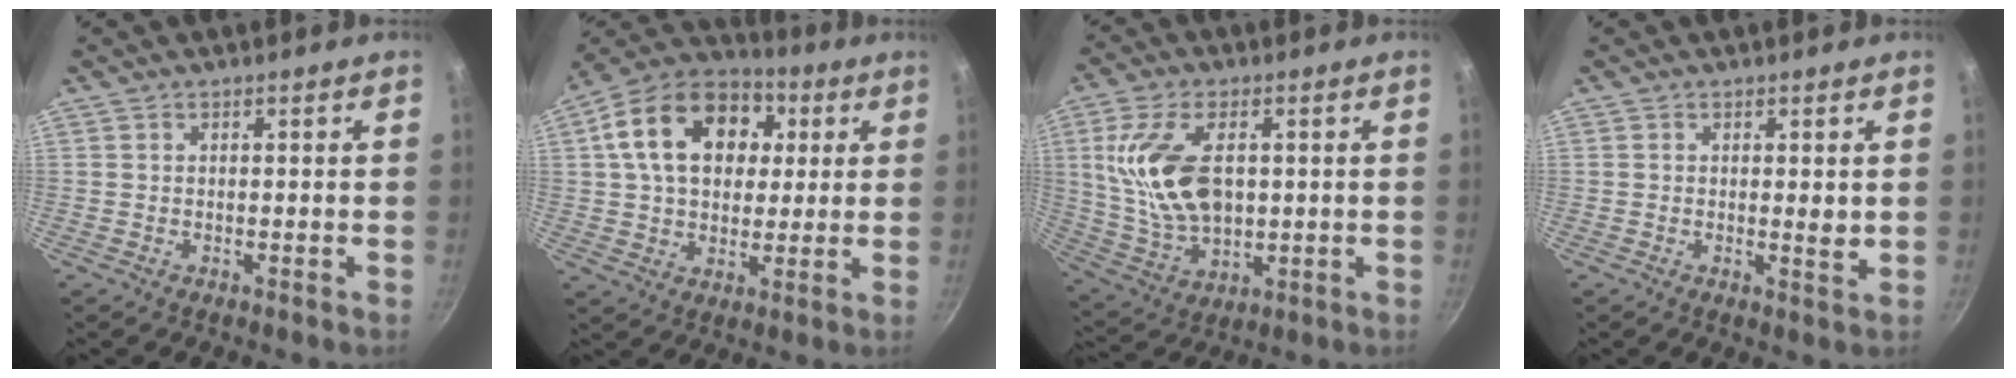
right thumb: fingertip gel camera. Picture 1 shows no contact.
{"total": 19.8, "force": [5.0, 14.0, 13.0], "torque": [-0.200, 0.021, 0.071]}
{"total": 15.8, "force": [2.4, 9.2, 12.6], "torque": [-0.225, -0.009, 0.056]}
{"total": 2.1, "force": [0.3, 0.6, 2.0], "torque": [-0.033, -0.005, 0.005]}